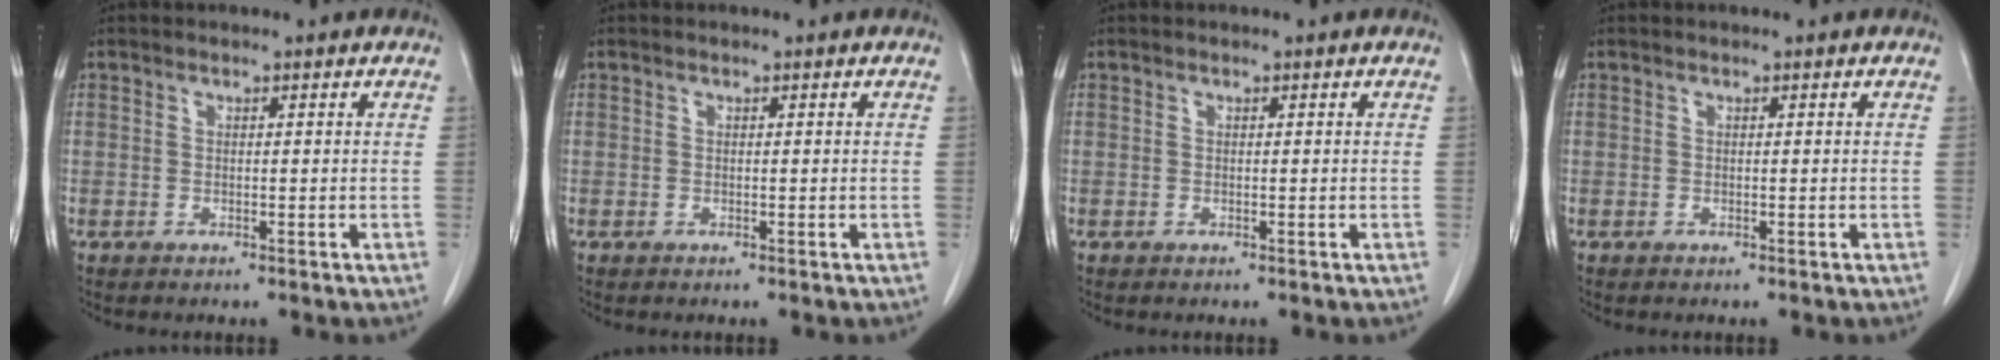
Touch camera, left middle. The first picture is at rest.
{"total": 0.0}
{"total": 0.0}
{"total": 0.0}